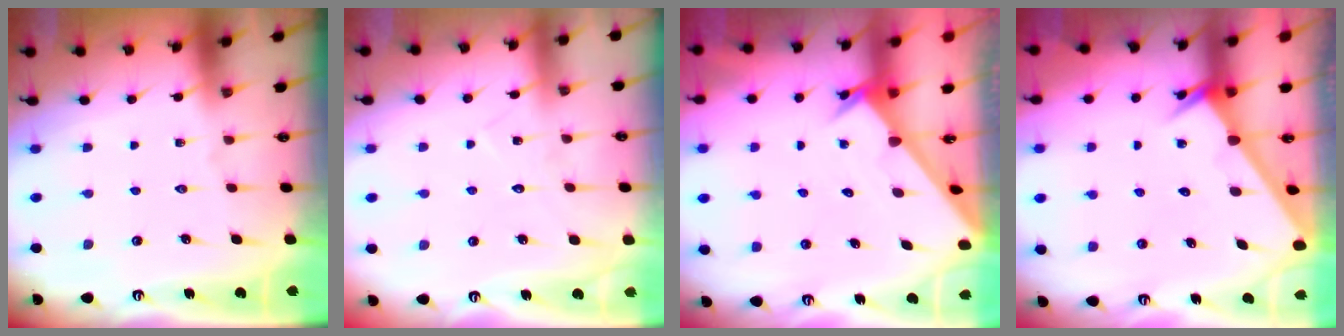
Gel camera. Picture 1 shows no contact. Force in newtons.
{"total": 6.3, "press": 6.3, "slide": 0.6}
{"total": 2.0, "press": 2.0, "slide": 0.1}
{"total": 2.6, "press": 2.6, "slide": 0.0}